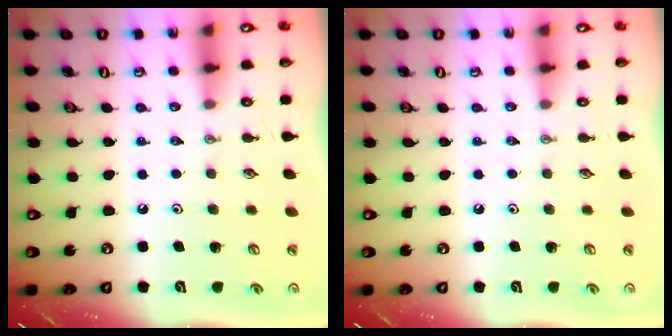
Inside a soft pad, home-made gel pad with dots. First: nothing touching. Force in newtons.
{"total": 0.0}